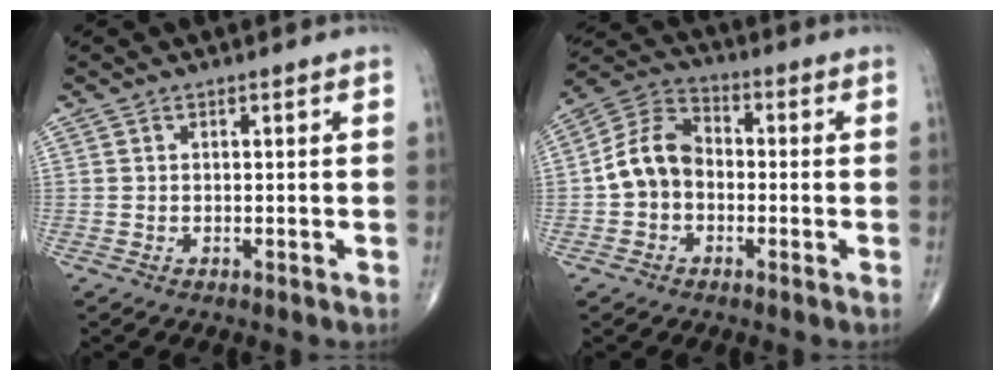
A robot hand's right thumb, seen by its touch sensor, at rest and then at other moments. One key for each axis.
{"total": 9.2, "fx": -1.2, "fy": 7.1, "fz": 5.8, "tx": -0.096, "ty": 0.036, "tz": -0.038}